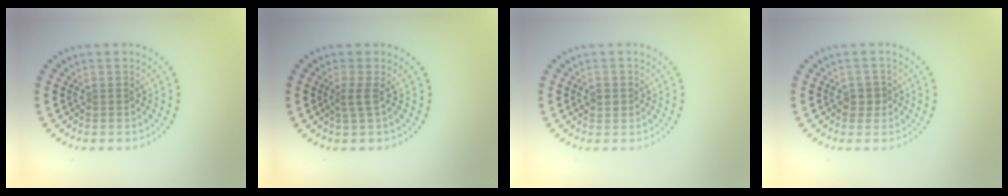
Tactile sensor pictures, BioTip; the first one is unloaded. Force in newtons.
{"total": 1.5, "press": 1.0, "slide": 1.1}
{"total": 1.2, "press": 1.2, "slide": 0.4}
{"total": 1.1, "press": 0.9, "slide": 0.6}